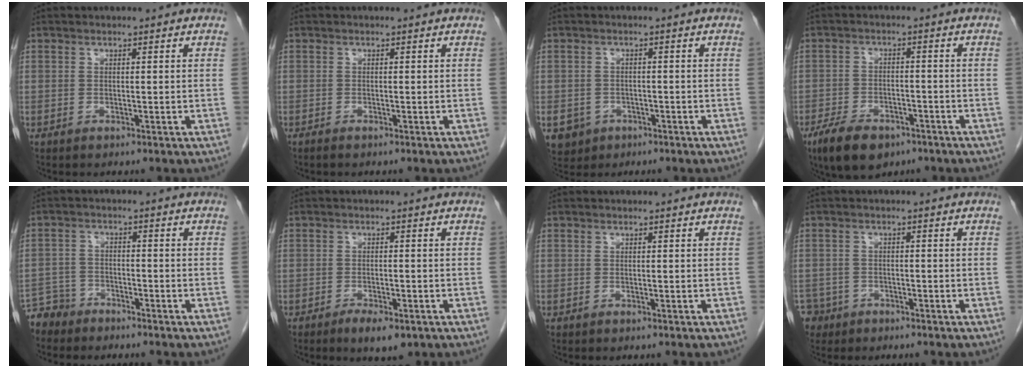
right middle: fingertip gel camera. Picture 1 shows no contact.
{"total": 0.6, "force": [-0.5, 0.0, 0.4], "torque": [-0.010, -0.002, -0.009]}
{"total": 5.4, "force": [-2.5, 4.7, 1.1], "torque": [-0.019, 0.005, -0.033]}
{"total": 8.9, "force": [-6.0, 4.4, 4.9], "torque": [-0.092, -0.006, -0.097]}
{"total": 4.3, "force": [-3.8, 1.7, -0.6], "torque": [0.014, -0.003, -0.077]}
{"total": 3.8, "force": [-2.3, 1.3, 2.8], "torque": [-0.044, -0.003, -0.030]}
{"total": 0.0}
{"total": 3.9, "force": [-2.6, 2.9, -0.3], "torque": [0.006, 0.007, -0.047]}